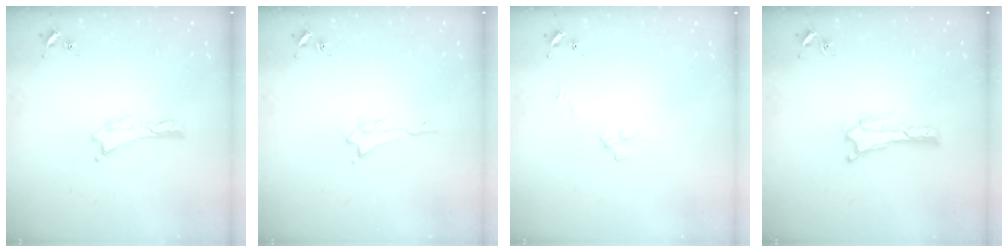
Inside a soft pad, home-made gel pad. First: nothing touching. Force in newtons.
{"total": 1.3, "press": 1.3, "slide": 0.1}
{"total": 3.1, "press": 3.0, "slide": 0.4}
{"total": 0.6, "press": 0.5, "slide": 0.2}